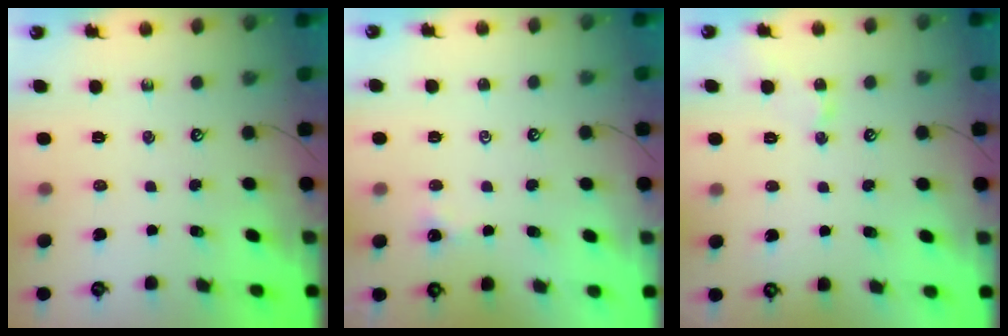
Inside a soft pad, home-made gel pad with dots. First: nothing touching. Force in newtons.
{"total": 0.6, "press": 0.5, "slide": 0.3}
{"total": 2.8, "press": 2.7, "slide": 0.6}